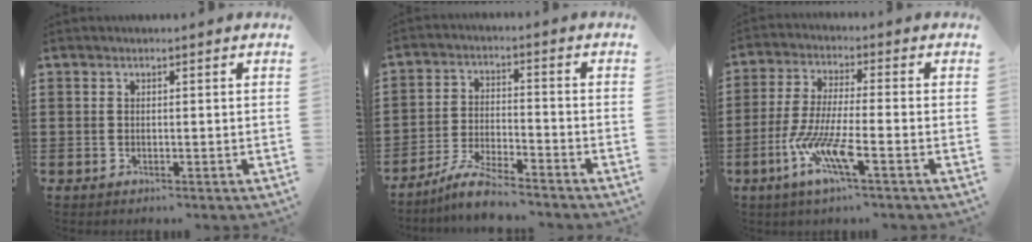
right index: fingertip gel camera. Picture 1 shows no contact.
{"total": 5.8, "force": [-5.4, 0.2, 2.2], "torque": [-0.058, -0.006, -0.106]}
{"total": 9.1, "force": [-4.7, 1.2, 7.8], "torque": [-0.181, -0.014, -0.095]}